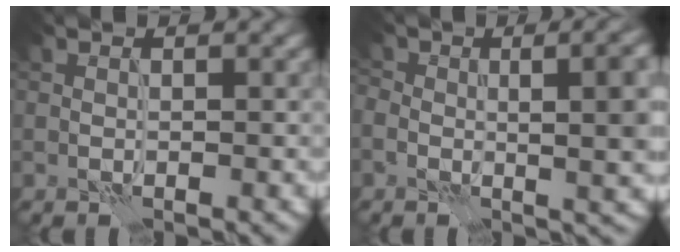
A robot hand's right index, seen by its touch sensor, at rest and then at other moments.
{"total": 9.3, "force": [0.6, 4.6, 8.1], "torque": [-0.093, -0.001, 0.010]}